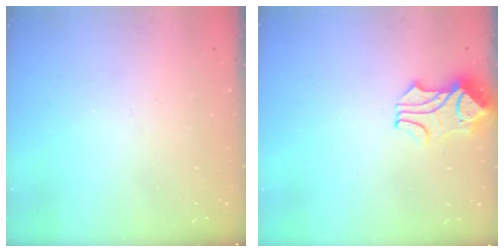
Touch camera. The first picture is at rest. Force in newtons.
{"total": 1.6, "press": 1.2, "slide": 1.0}